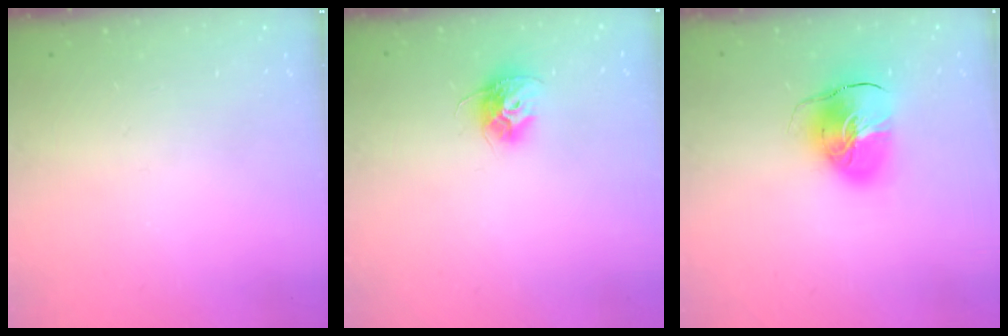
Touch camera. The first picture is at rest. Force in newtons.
{"total": 9.8, "press": 9.8, "slide": 0.3}
{"total": 11.9, "press": 11.7, "slide": 1.8}